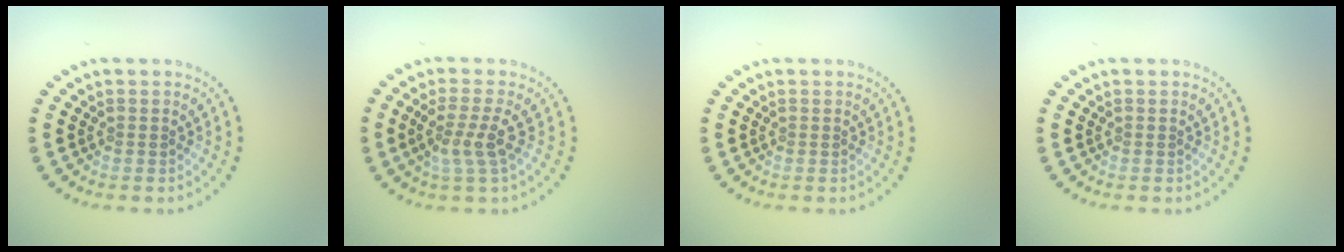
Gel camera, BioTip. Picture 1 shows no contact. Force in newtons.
{"total": 2.7, "press": 2.0, "slide": 1.9}
{"total": 0.0}
{"total": 0.0}